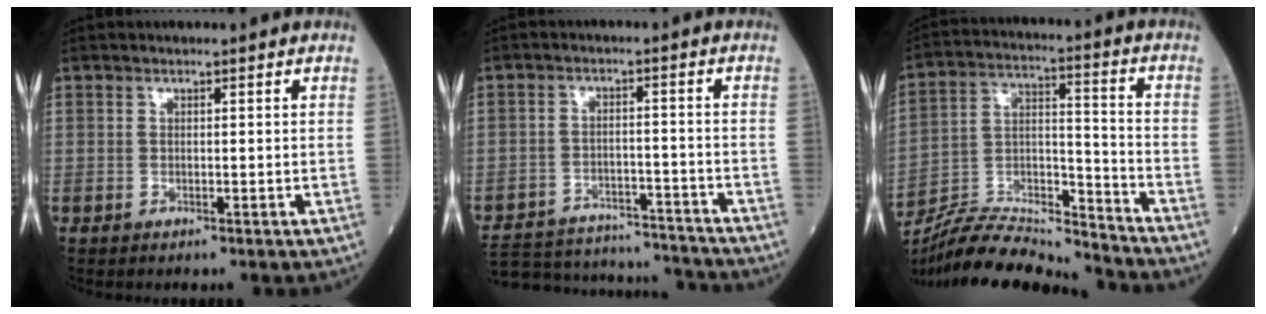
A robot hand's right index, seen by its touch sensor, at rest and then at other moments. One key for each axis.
{"total": 19.7, "fx": -18.7, "fy": 3.3, "fz": 5.2, "tx": -0.118, "ty": -0.004, "tz": -0.264}
{"total": 16.7, "fx": -16.3, "fy": 0.8, "fz": 3.7, "tx": -0.065, "ty": 0.027, "tz": -0.282}